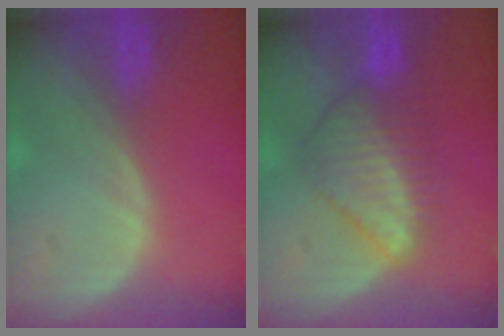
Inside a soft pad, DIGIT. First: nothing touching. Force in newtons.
{"total": 7.2, "press": 6.9, "slide": 1.9}